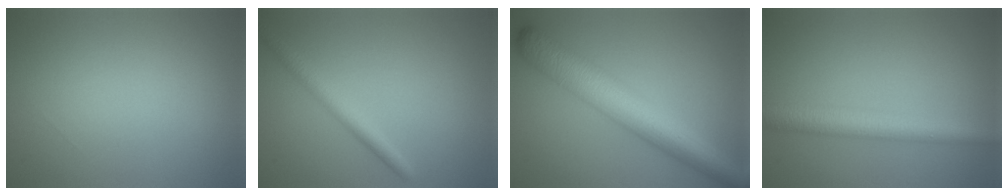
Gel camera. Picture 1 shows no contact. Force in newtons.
{"total": 2.3, "press": 2.3, "slide": 0.0}
{"total": 8.1, "press": 8.1, "slide": 0.1}
{"total": 4.7, "press": 4.7, "slide": 0.0}